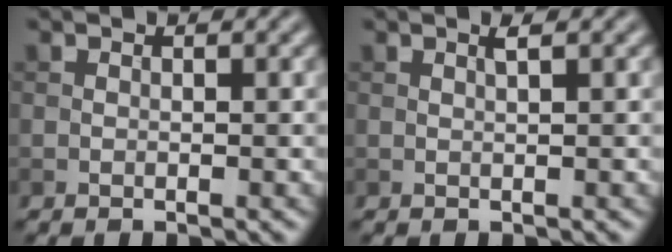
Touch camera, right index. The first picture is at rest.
{"total": 0.7, "force": [0.4, 0.0, 0.6], "torque": [-0.011, 0.001, 0.006]}